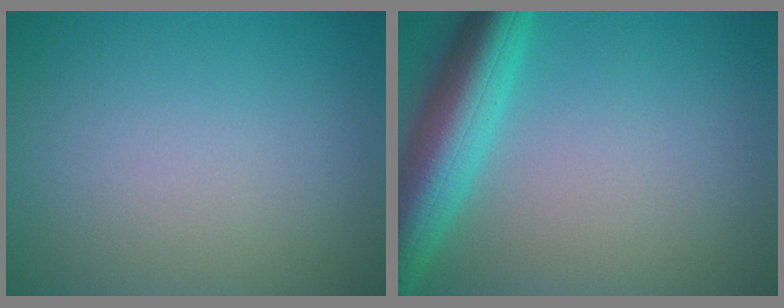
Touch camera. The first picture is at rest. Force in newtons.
{"total": 7.5, "press": 7.5, "slide": 0.4}